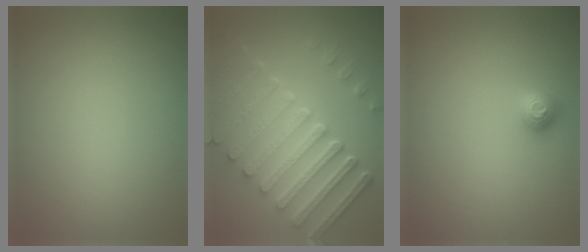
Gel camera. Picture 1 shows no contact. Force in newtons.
{"total": 8.4, "press": 6.4, "slide": 5.4}
{"total": 1.3, "press": 1.2, "slide": 0.3}